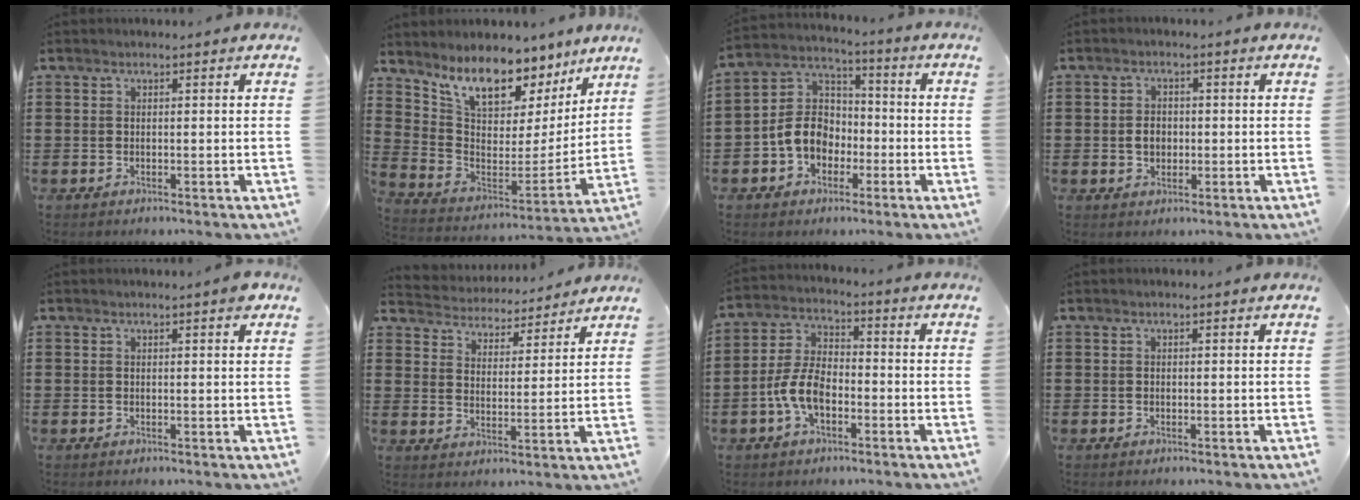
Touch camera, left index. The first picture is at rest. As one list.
[{"total": 10.1, "force": [8.4, 4.1, 3.9], "torque": [-0.107, -0.060, 0.153]}, {"total": 8.0, "force": [-2.5, 6.5, 3.9], "torque": [-0.118, 0.011, -0.058]}, {"total": 2.8, "force": [-0.3, 2.1, 1.7], "torque": [-0.030, 0.002, -0.011]}, {"total": 1.5, "force": [1.0, 0.1, 1.2], "torque": [-0.017, -0.001, 0.015]}, {"total": 4.3, "force": [4.2, 0.3, -0.5], "torque": [-0.016, -0.033, 0.070]}, {"total": 7.3, "force": [-2.9, 3.9, 5.4], "torque": [-0.132, 0.003, -0.062]}, {"total": 0.0}]